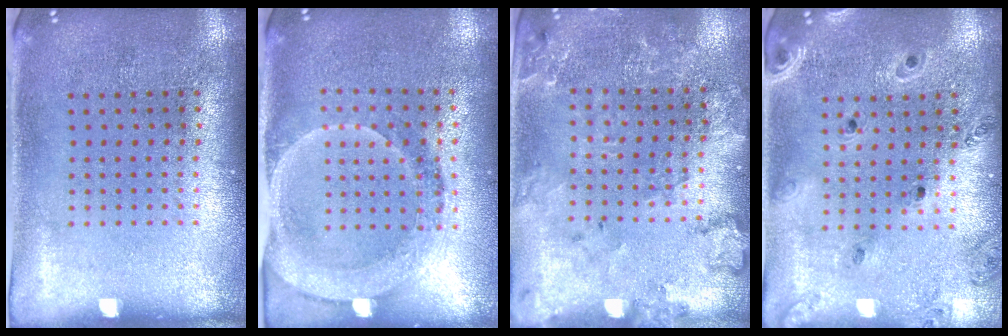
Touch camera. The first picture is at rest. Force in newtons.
{"total": 1.9, "press": 1.6, "slide": 1.0}
{"total": 1.9, "press": 1.9, "slide": 0.2}
{"total": 0.6, "press": 0.6, "slide": 0.1}